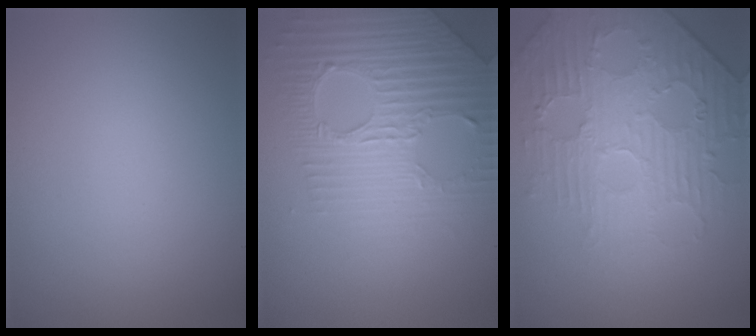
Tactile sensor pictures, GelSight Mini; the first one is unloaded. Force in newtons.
{"total": 4.5, "press": 4.3, "slide": 1.3}
{"total": 4.4, "press": 4.4, "slide": 0.6}